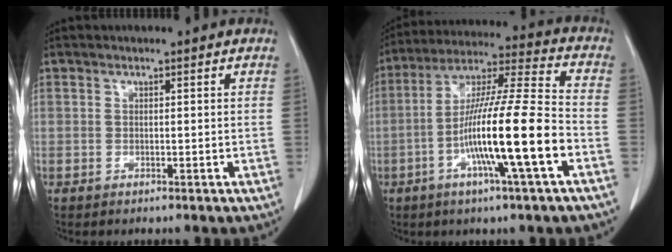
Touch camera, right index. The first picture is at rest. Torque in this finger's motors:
{"motor_torque": [1.89, -0.25, 1.05, 0.21]}